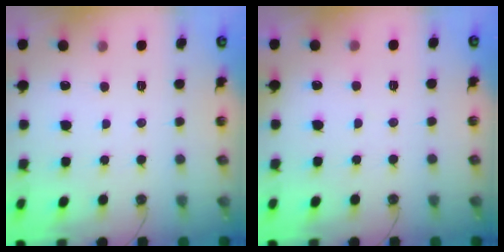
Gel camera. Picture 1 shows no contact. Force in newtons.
{"total": 1.2, "press": 1.2, "slide": 0.1}